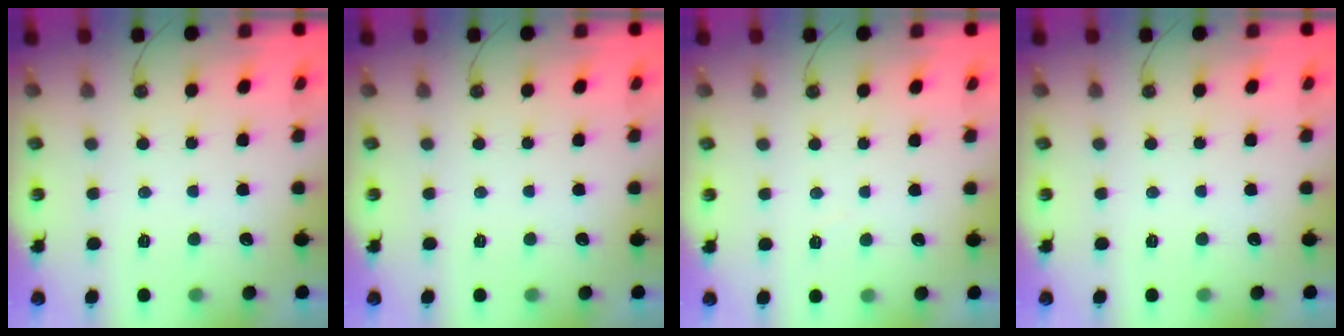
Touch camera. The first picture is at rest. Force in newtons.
{"total": 0.0}
{"total": 2.6, "press": 2.6, "slide": 0.4}
{"total": 0.0}